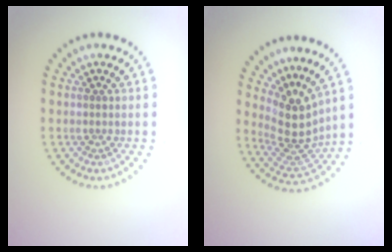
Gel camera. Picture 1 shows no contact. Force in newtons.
{"total": 4.2, "press": 3.0, "slide": 3.0}